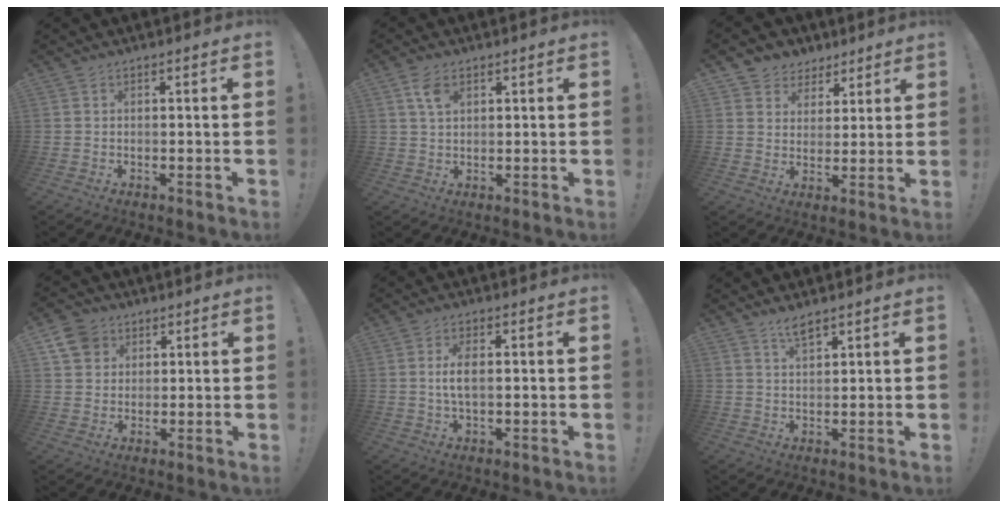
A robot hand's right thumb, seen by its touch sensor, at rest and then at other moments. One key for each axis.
{"total": 4.7, "fx": 2.4, "fy": 2.7, "fz": 3.0, "tx": -0.053, "ty": -0.003, "tz": 0.044}
{"total": 6.5, "fx": 3.7, "fy": 5.4, "fz": 0.4, "tx": -0.002, "ty": -0.028, "tz": 0.073}
{"total": 7.7, "fx": 3.8, "fy": 6.4, "fz": 2.0, "tx": -0.029, "ty": -0.020, "tz": 0.077}
{"total": 5.1, "fx": 0.3, "fy": 2.2, "fz": 4.6, "tx": -0.089, "ty": -0.002, "tz": -0.002}
{"total": 3.9, "fx": 3.0, "fy": 0.9, "fz": 2.3, "tx": -0.040, "ty": -0.016, "tz": 0.050}